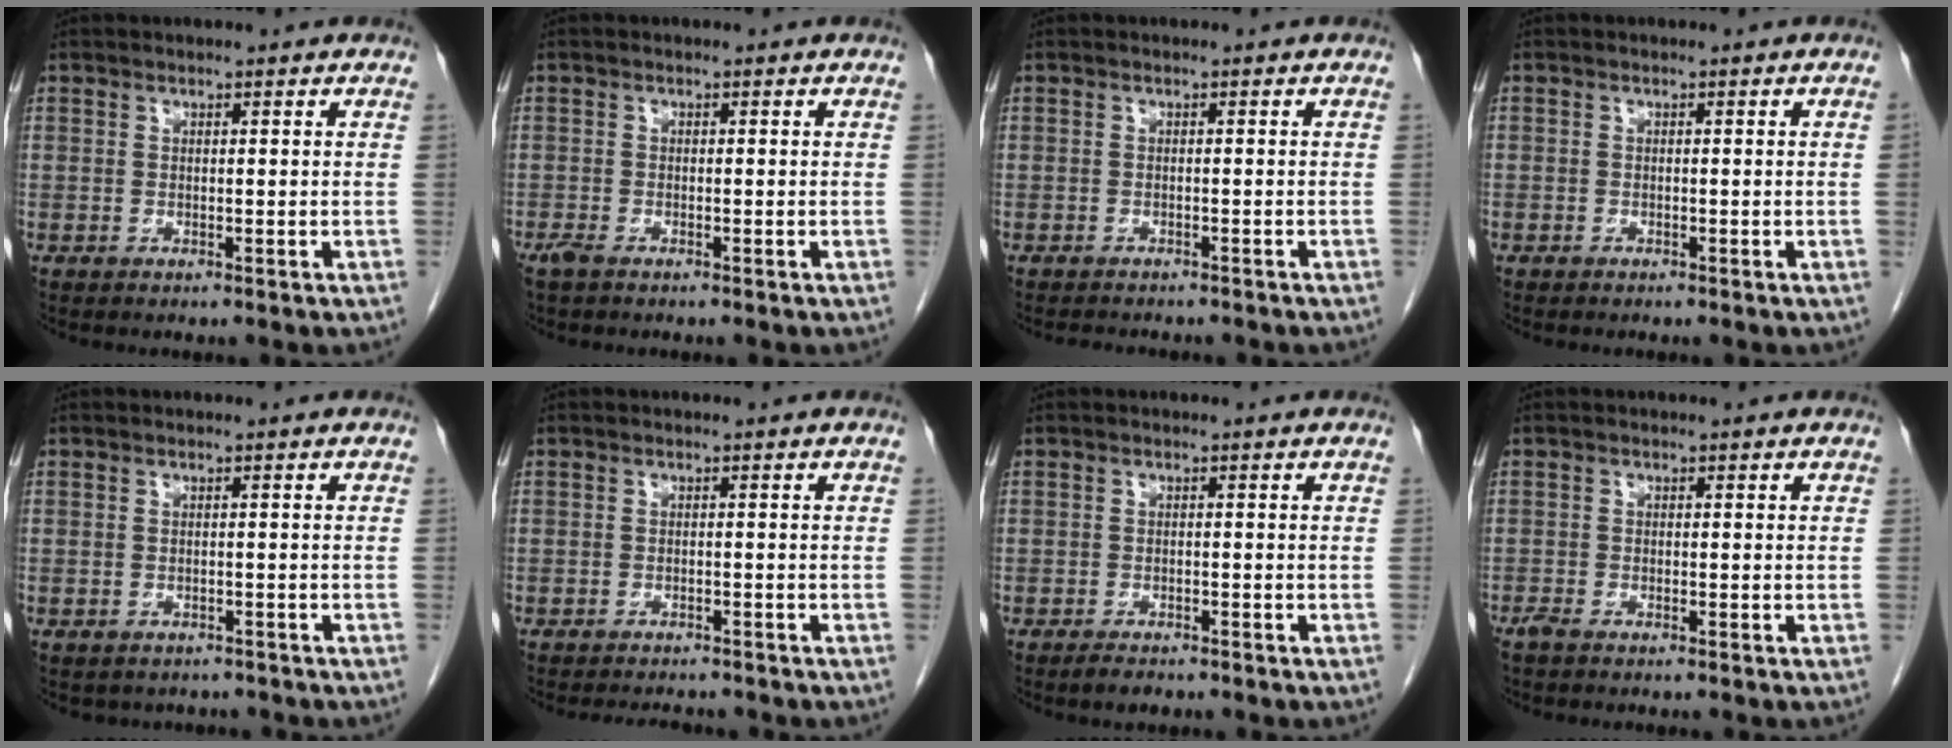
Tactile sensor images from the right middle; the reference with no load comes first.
{"total": 1.7, "force": [-1.3, 0.5, 1.0], "torque": [-0.028, -0.005, -0.024]}
{"total": 4.6, "force": [-4.1, 1.3, 1.7], "torque": [-0.026, -0.004, -0.047]}
{"total": 0.0}
{"total": 3.5, "force": [-3.0, 1.9, 0.4], "torque": [-0.007, 0.008, -0.034]}
{"total": 4.0, "force": [-3.7, 1.2, 1.1], "torque": [-0.014, -0.004, -0.049]}
{"total": 1.9, "force": [-1.5, 0.6, 0.9], "torque": [-0.022, -0.003, -0.020]}
{"total": 1.1, "force": [-1.0, 0.1, 0.6], "torque": [-0.020, -0.004, -0.021]}